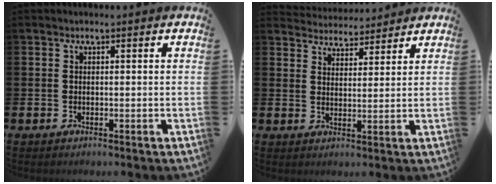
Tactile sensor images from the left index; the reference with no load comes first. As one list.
[{"total": 4.1, "force": [4.1, 0.7, -0.4], "torque": [-0.008, -0.024, 0.074]}]